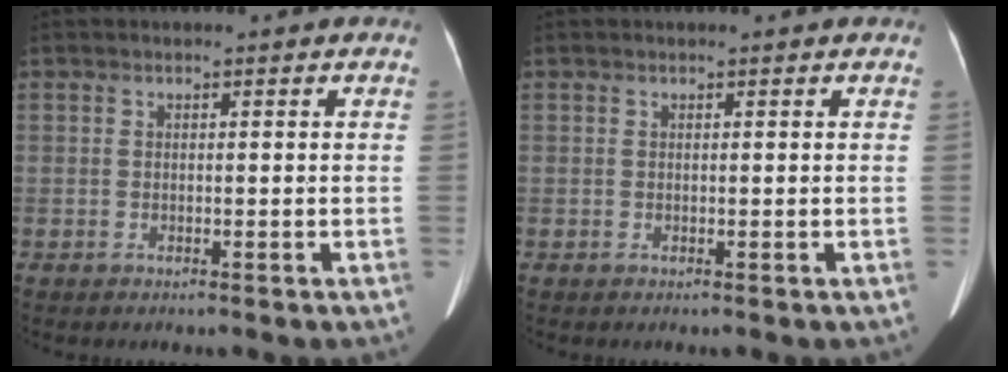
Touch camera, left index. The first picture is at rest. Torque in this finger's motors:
{"motor_torque": [-0.41, 0.03, -0.44, -0.07]}